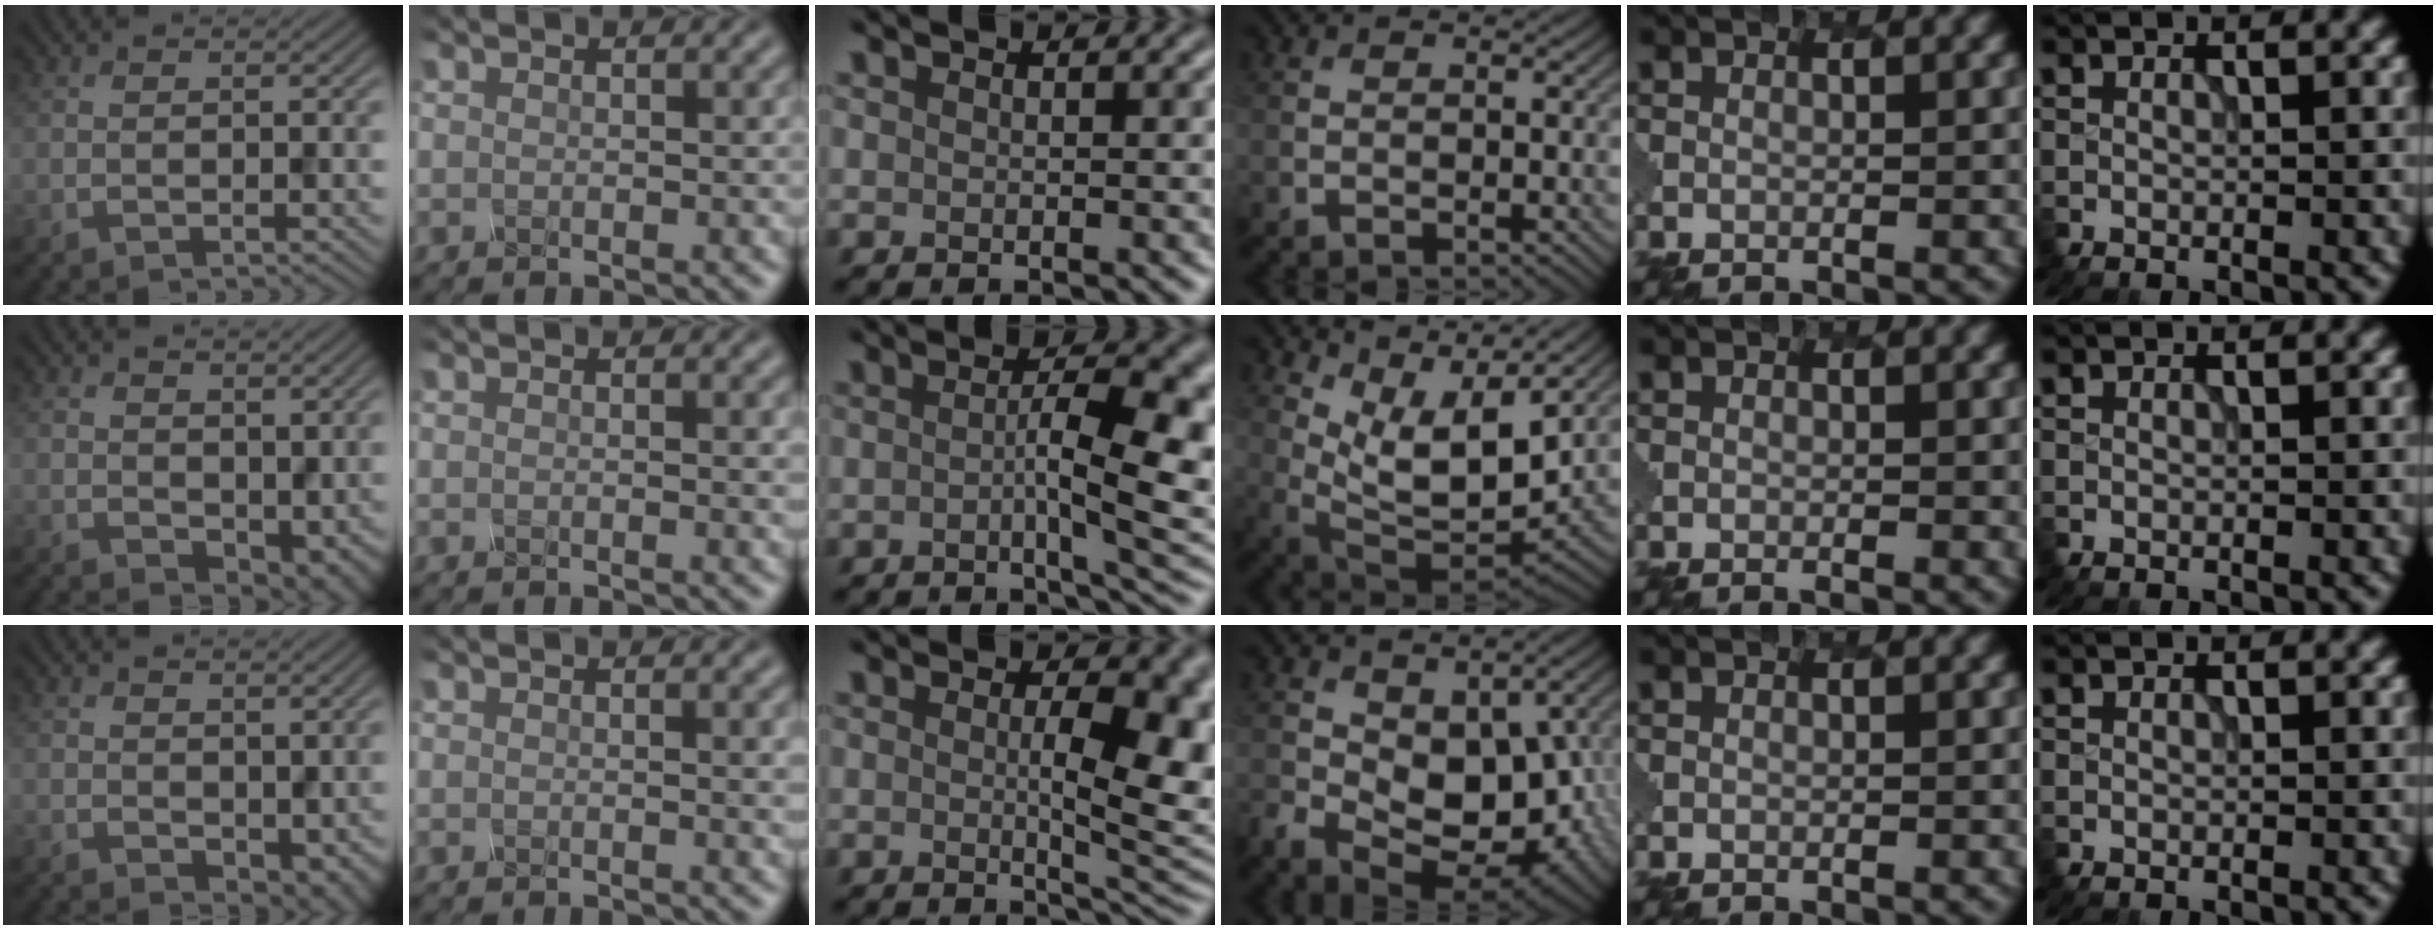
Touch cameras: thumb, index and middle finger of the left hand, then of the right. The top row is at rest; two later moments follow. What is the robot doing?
{"motion": "screw", "object": "spray bottle"}